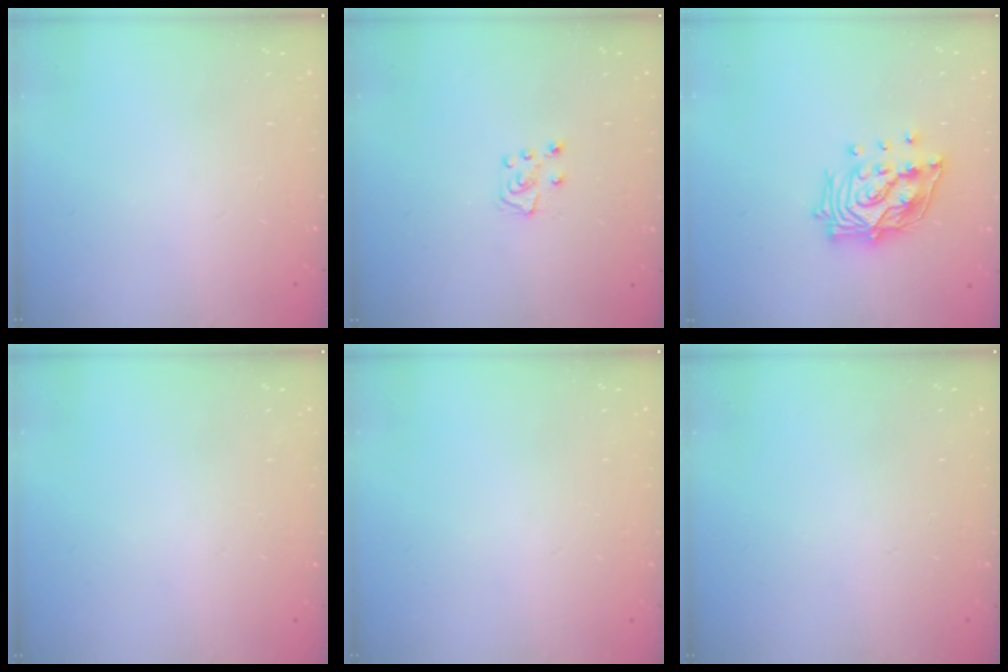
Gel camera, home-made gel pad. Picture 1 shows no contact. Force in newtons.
{"total": 6.4, "press": 6.3, "slide": 0.5}
{"total": 17.3, "press": 17.1, "slide": 2.3}
{"total": 0.0}
{"total": 0.0}
{"total": 0.0}